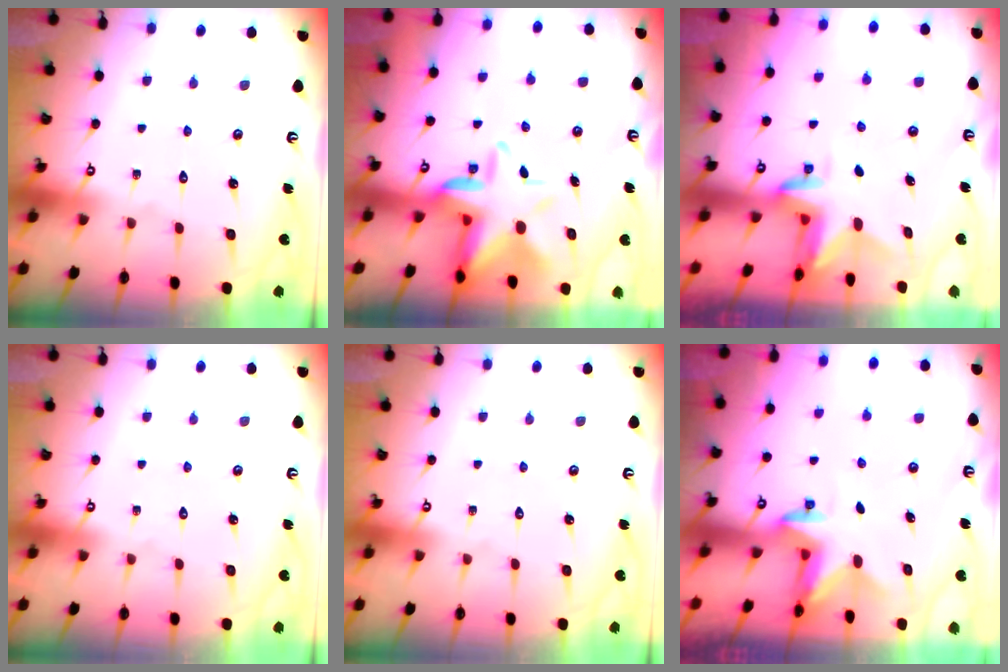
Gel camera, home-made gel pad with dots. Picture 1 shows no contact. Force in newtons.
{"total": 11.1, "press": 11.0, "slide": 1.8}
{"total": 2.9, "press": 2.9, "slide": 0.2}
{"total": 0.0}
{"total": 0.0}
{"total": 2.4, "press": 2.4, "slide": 0.4}